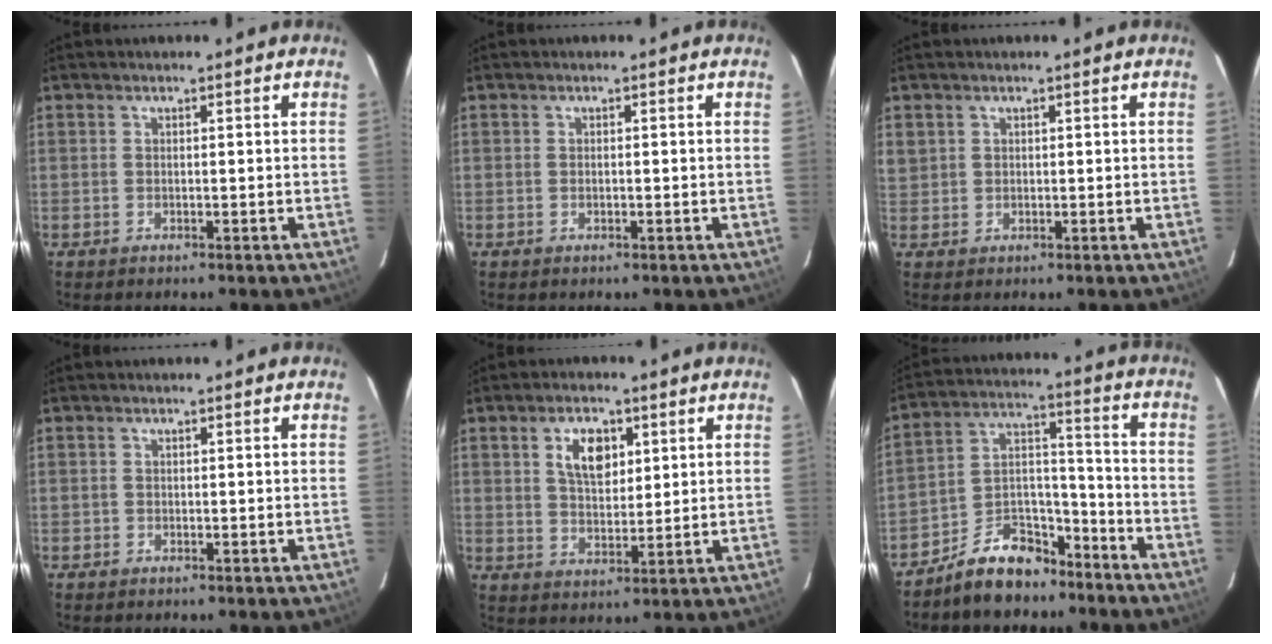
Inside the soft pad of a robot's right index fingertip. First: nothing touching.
{"total": 0.6, "force": [-0.2, 0.4, 0.4], "torque": [-0.006, 0.000, -0.002]}
{"total": 2.8, "force": [1.0, 2.5, 0.6], "torque": [-0.004, 0.005, 0.023]}
{"total": 0.6, "force": [-0.4, 0.4, 0.0], "torque": [0.000, 0.001, -0.009]}
{"total": 7.0, "force": [2.8, 4.0, 5.1], "torque": [-0.088, 0.010, 0.054]}
{"total": 12.0, "force": [-9.1, 6.1, 4.9], "torque": [-0.094, 0.056, -0.146]}